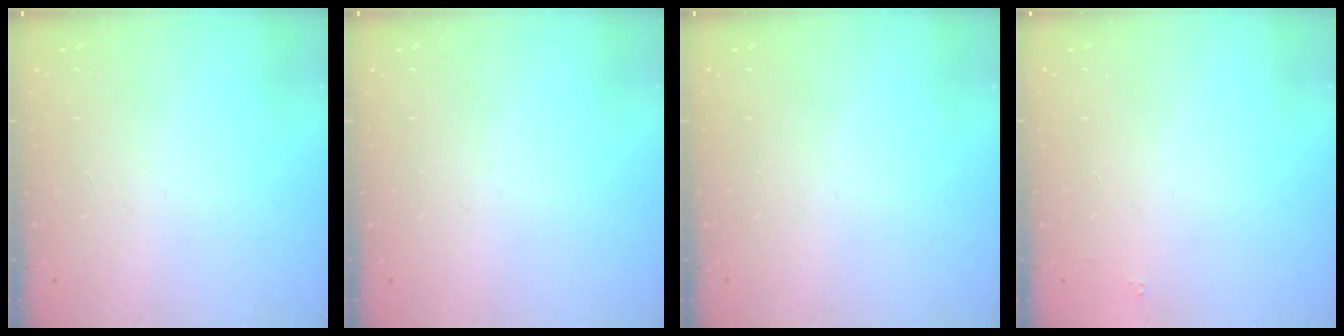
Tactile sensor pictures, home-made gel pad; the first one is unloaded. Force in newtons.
{"total": 0.0}
{"total": 0.0}
{"total": 1.6, "press": 1.5, "slide": 0.2}